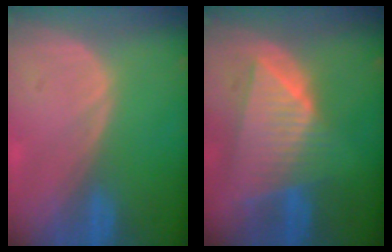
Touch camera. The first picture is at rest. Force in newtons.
{"total": 9.0, "press": 8.1, "slide": 3.9}